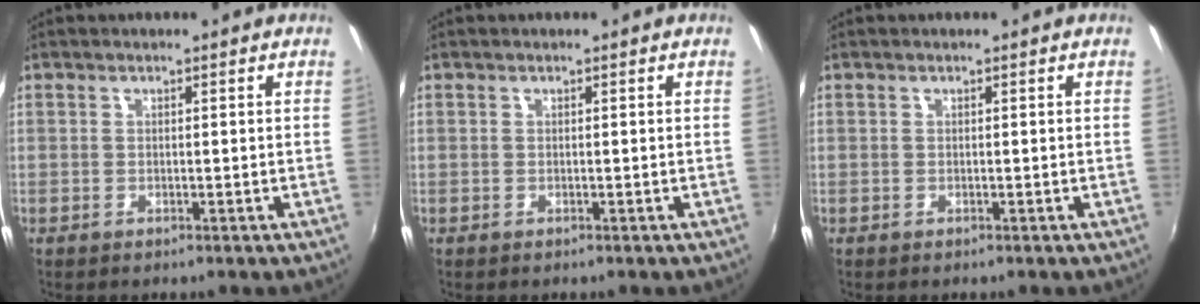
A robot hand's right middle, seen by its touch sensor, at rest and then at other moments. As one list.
[{"total": 0.0}, {"total": 0.0}]